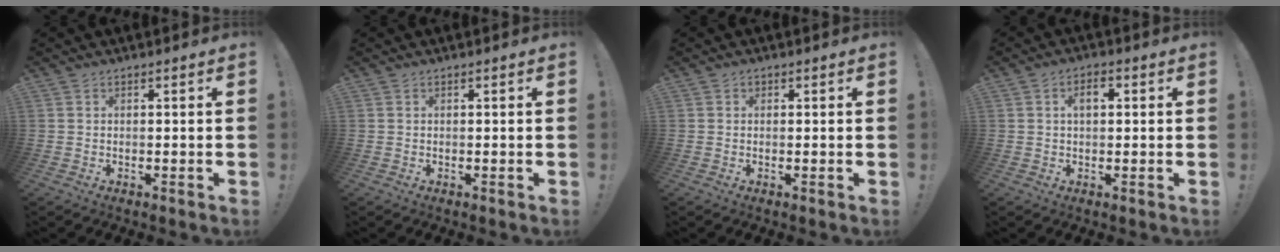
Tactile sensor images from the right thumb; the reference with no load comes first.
{"total": 0.0}
{"total": 0.7, "force": [0.2, 0.6, -0.2], "torque": [0.005, 0.002, 0.004]}
{"total": 3.7, "force": [0.6, 2.1, 3.0], "torque": [-0.039, 0.004, 0.003]}